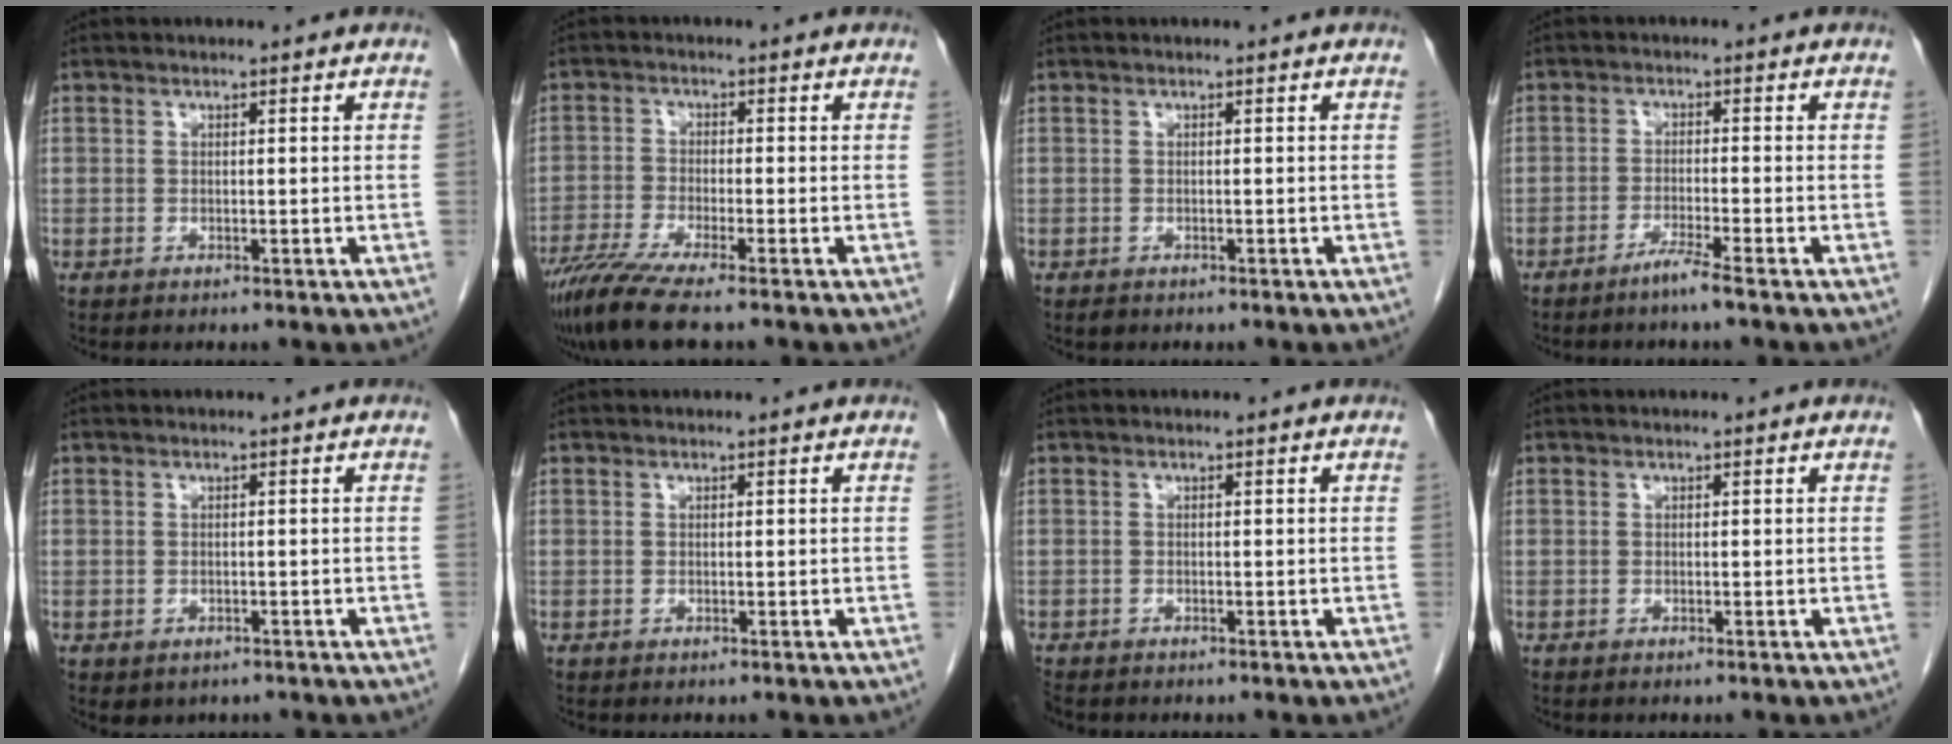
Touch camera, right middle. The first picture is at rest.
{"total": 7.2, "force": [-5.6, -0.4, 4.4], "torque": [-0.078, -0.021, -0.101]}
{"total": 0.6, "force": [-0.4, 0.3, 0.2], "torque": [-0.007, 0.000, -0.006]}
{"total": 2.9, "force": [-2.2, -0.7, 1.8], "torque": [-0.038, -0.005, -0.045]}
{"total": 2.2, "force": [-1.4, 1.6, 0.7], "torque": [-0.007, 0.000, -0.011]}
{"total": 0.0}
{"total": 1.5, "force": [-1.3, 0.6, 0.4], "torque": [-0.015, -0.004, -0.023]}
{"total": 0.0}